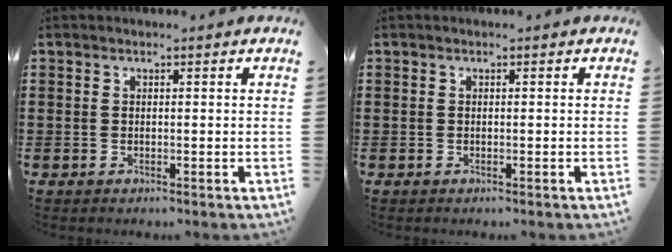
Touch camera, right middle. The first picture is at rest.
{"total": 0.0}